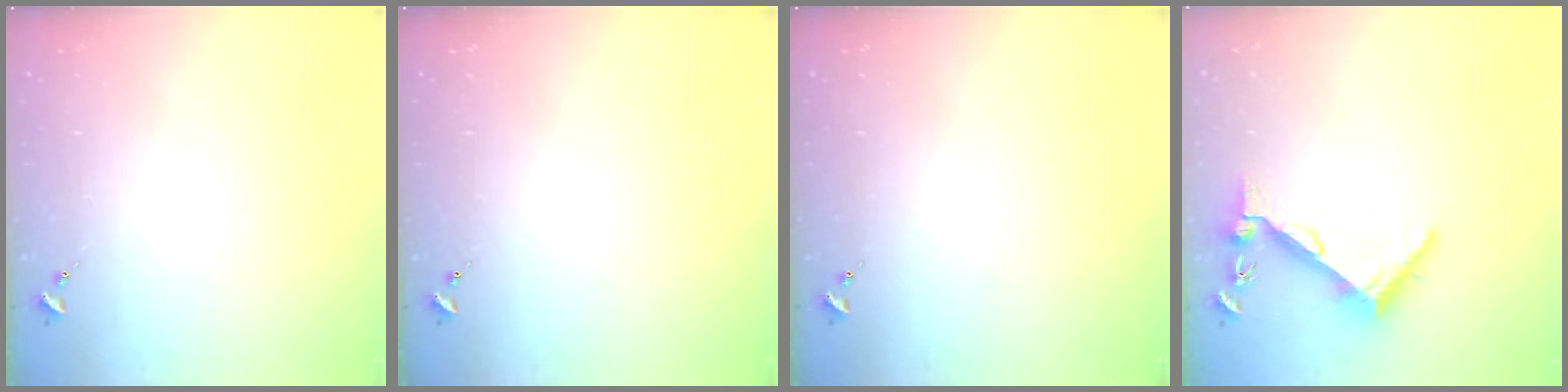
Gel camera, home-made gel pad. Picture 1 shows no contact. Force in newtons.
{"total": 0.0}
{"total": 0.0}
{"total": 6.3, "press": 6.2, "slide": 0.7}